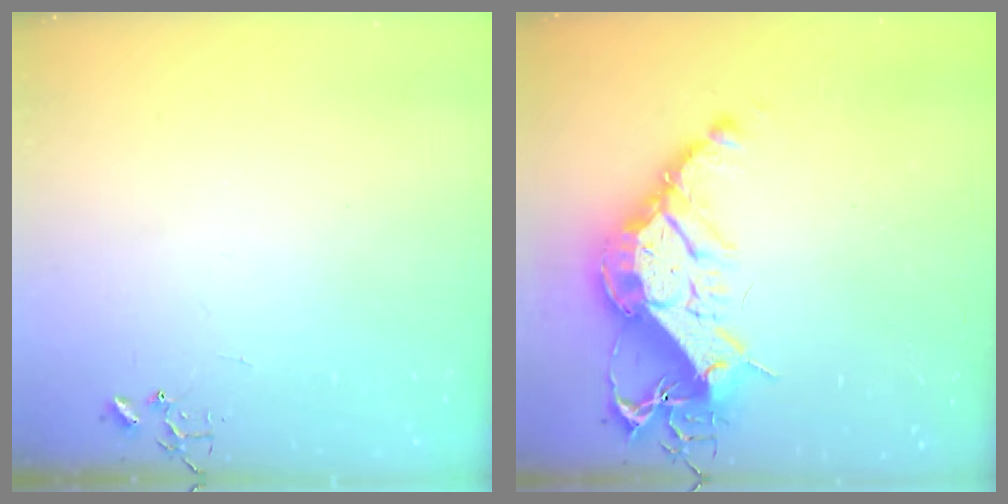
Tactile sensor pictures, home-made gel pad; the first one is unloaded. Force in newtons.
{"total": 21.9, "press": 21.8, "slide": 2.0}